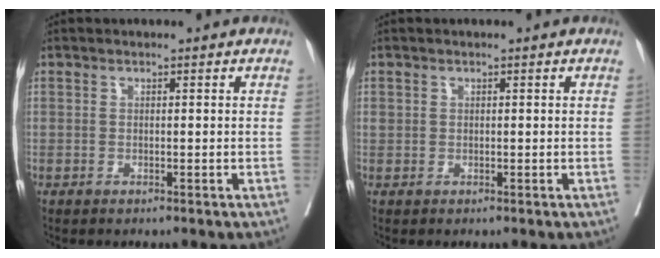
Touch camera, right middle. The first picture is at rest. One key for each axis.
{"total": 0.7, "fx": 0.3, "fy": 0.6, "fz": 0.2, "tx": 0.005, "ty": 0.005, "tz": 0.003}